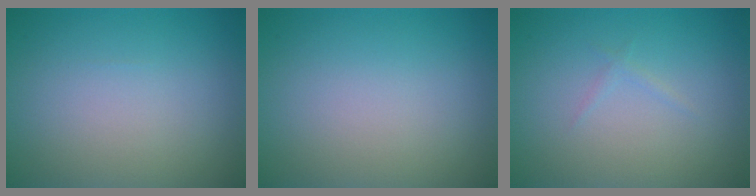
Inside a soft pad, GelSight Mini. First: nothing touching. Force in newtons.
{"total": 0.0}
{"total": 0.5, "press": 0.5, "slide": 0.1}